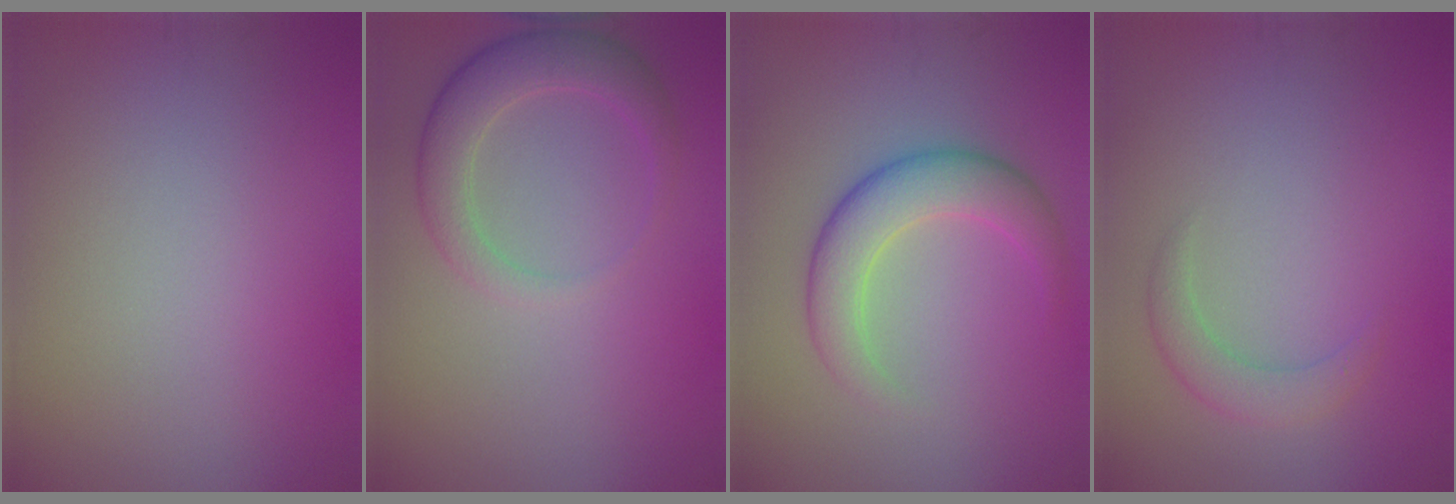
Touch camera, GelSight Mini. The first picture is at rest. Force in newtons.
{"total": 3.7, "press": 3.7, "slide": 0.3}
{"total": 4.6, "press": 4.6, "slide": 0.2}
{"total": 2.3, "press": 2.3, "slide": 0.1}